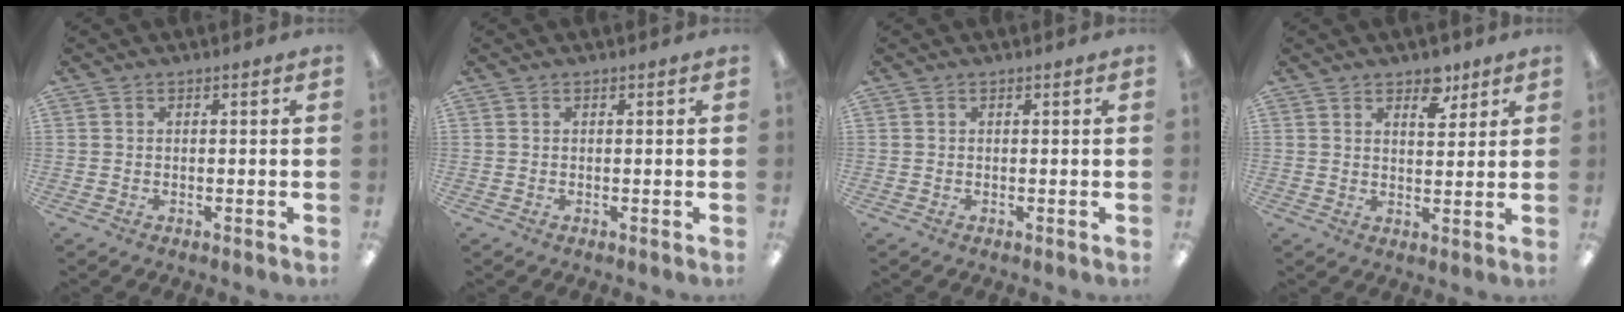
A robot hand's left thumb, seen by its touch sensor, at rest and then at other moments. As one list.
[{"total": 0.0}, {"total": 0.0}, {"total": 6.0, "force": [4.3, 3.0, 2.9], "torque": [-0.011, -0.027, 0.068]}]